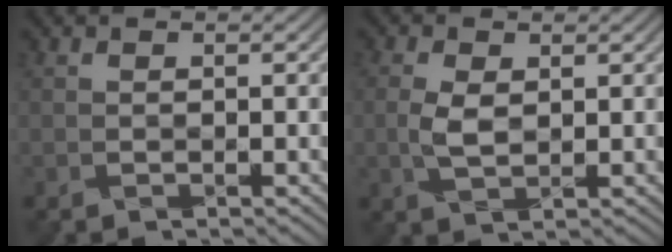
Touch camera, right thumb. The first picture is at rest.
{"total": 2.5, "force": [0.1, 1.4, 2.1], "torque": [-0.057, -0.003, 0.007]}